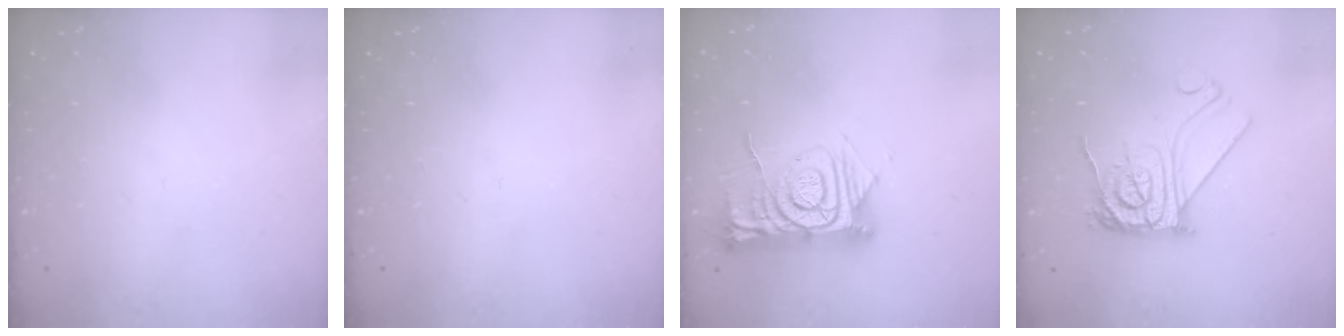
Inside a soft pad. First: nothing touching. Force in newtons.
{"total": 0.0}
{"total": 13.6, "press": 13.5, "slide": 1.3}
{"total": 11.8, "press": 11.8, "slide": 1.2}